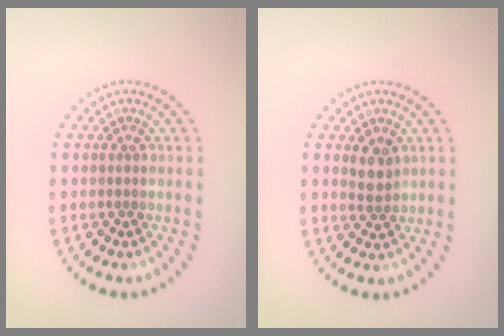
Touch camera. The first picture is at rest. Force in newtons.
{"total": 1.9, "press": 1.6, "slide": 0.9}